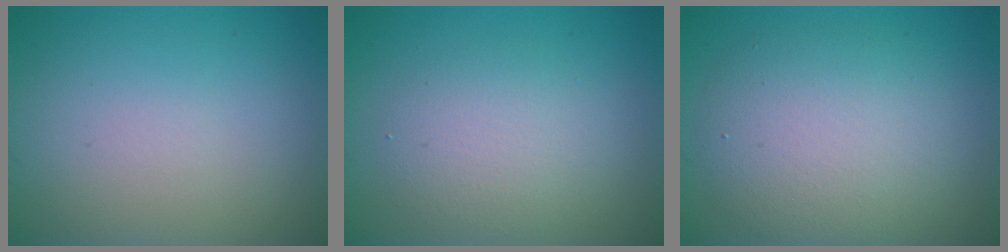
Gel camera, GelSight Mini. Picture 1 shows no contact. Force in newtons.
{"total": 3.4, "press": 3.3, "slide": 0.2}
{"total": 6.0, "press": 6.0, "slide": 0.5}